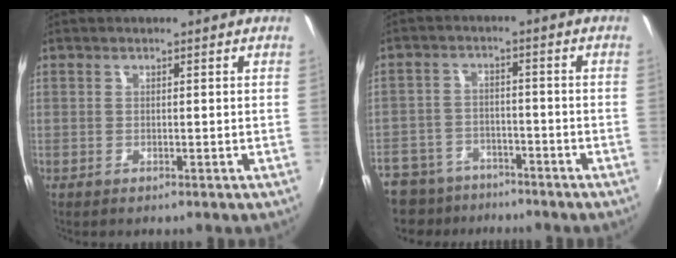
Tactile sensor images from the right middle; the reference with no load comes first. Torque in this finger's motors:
{"motor_torque": [0.35, -0.28, 0.38, 0.14]}